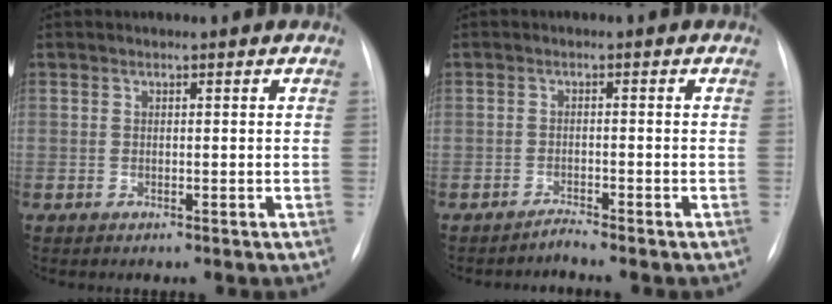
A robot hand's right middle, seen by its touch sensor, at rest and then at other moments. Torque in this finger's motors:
{"motor_torque": [-0.16, 0.17, -0.07, 0.00]}